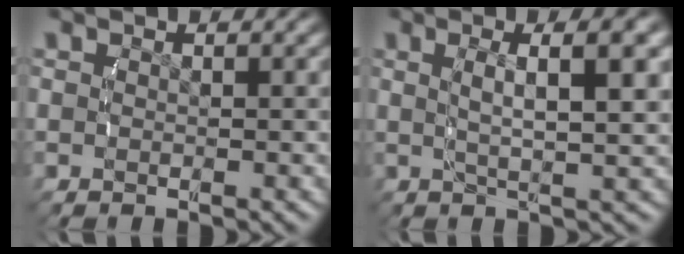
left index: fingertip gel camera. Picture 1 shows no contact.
{"total": 4.8, "force": [1.2, 0.5, 4.6], "torque": [-0.069, 0.005, 0.027]}